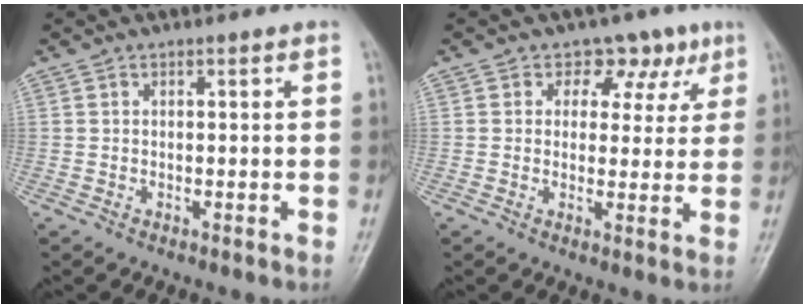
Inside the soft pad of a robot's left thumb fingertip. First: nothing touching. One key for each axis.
{"total": 6.5, "fx": 3.4, "fy": 5.1, "fz": 2.3, "tx": 0.021, "ty": -0.004, "tz": 0.038}